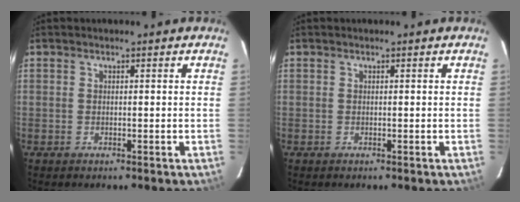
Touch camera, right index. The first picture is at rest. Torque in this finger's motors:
{"motor_torque": [0.01, 0.00, 0.00, 0.00]}